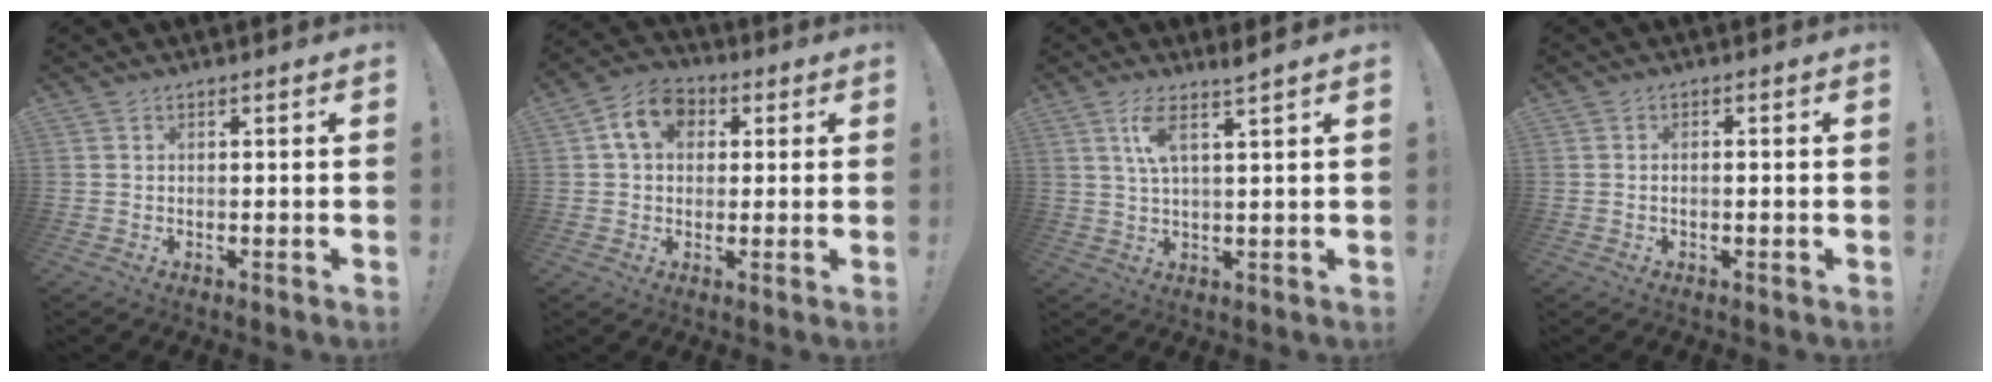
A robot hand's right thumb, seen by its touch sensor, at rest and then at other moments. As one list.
[{"total": 9.9, "force": [2.9, 7.5, 5.8], "torque": [-0.099, 0.014, 0.059]}, {"total": 5.7, "force": [3.3, -0.1, 4.6], "torque": [-0.089, -0.010, 0.053]}, {"total": 1.3, "force": [-0.8, 0.0, 1.0], "torque": [-0.020, 0.003, -0.013]}]